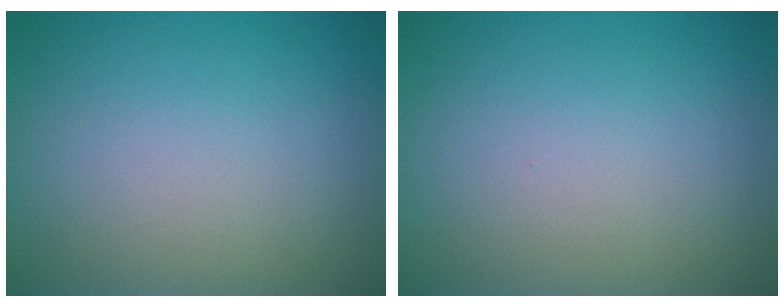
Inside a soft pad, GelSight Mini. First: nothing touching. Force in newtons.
{"total": 0.0}